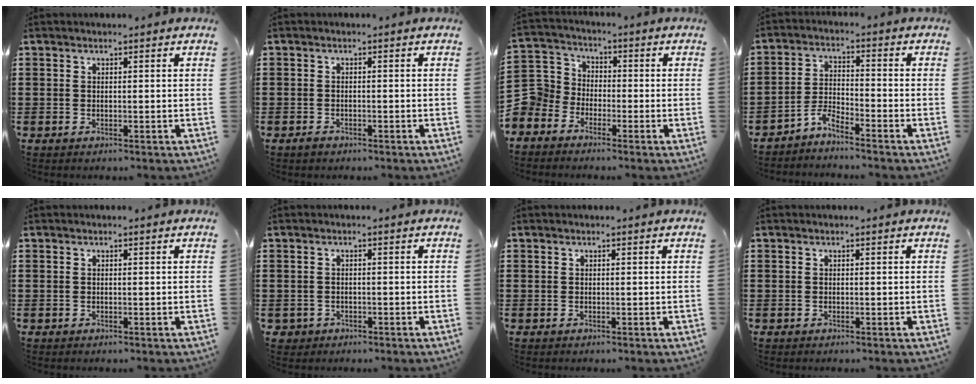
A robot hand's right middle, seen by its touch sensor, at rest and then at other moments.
{"total": 1.0, "force": [-0.8, 0.5, 0.3], "torque": [-0.009, 0.000, -0.017]}
{"total": 6.1, "force": [-3.2, 5.2, 0.7], "torque": [-0.063, 0.008, -0.075]}
{"total": 3.9, "force": [-3.8, 0.2, 0.8], "torque": [-0.026, 0.004, -0.081]}
{"total": 0.0}
{"total": 1.4, "force": [-1.0, 1.0, 0.0], "torque": [-0.006, 0.001, -0.023]}
{"total": 0.0}
{"total": 0.0}